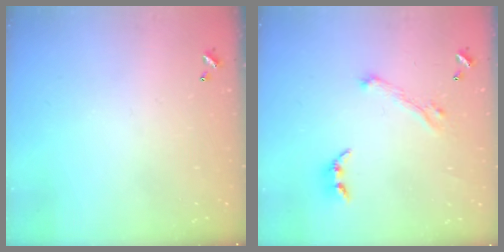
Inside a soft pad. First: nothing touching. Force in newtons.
{"total": 5.0, "press": 4.8, "slide": 1.3}